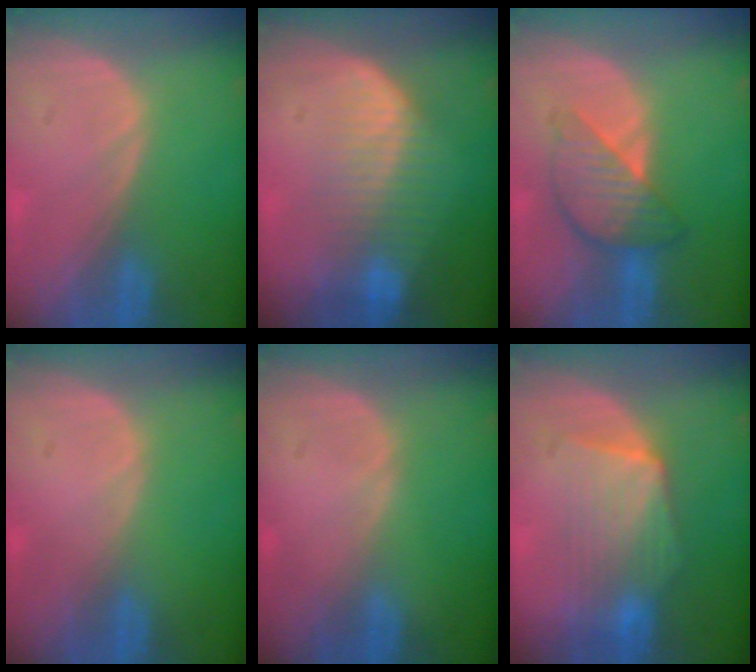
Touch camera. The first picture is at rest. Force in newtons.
{"total": 7.3, "press": 6.6, "slide": 3.1}
{"total": 6.3, "press": 6.2, "slide": 0.4}
{"total": 0.0}
{"total": 0.0}
{"total": 7.5, "press": 7.4, "slide": 1.2}